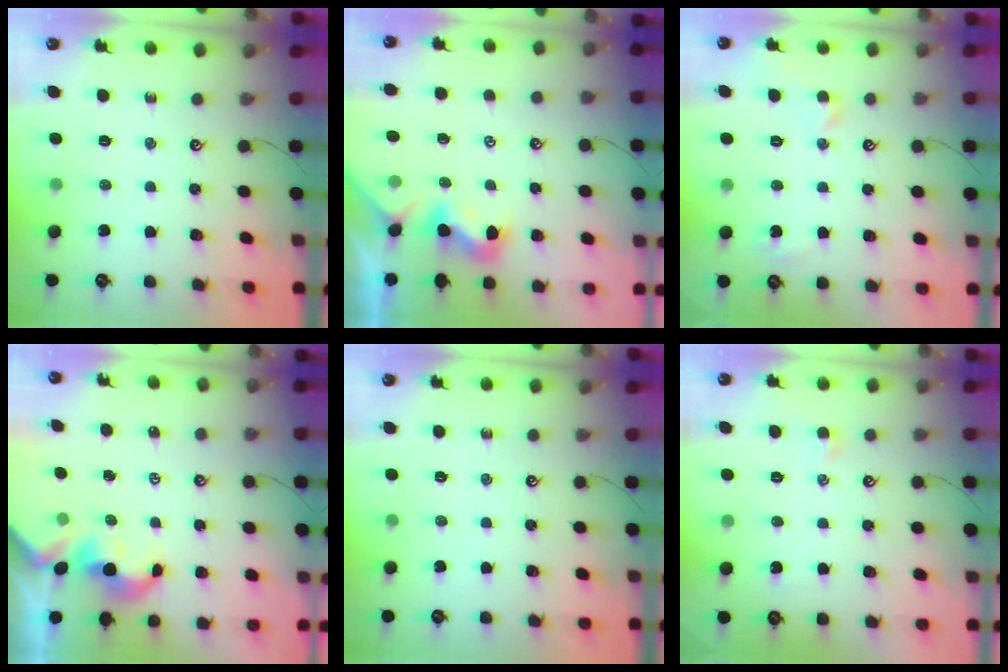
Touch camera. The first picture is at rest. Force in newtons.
{"total": 1.3, "press": 1.2, "slide": 0.6}
{"total": 2.2, "press": 2.1, "slide": 0.6}
{"total": 1.1, "press": 1.1, "slide": 0.1}
{"total": 0.0}
{"total": 0.8, "press": 0.6, "slide": 0.5}